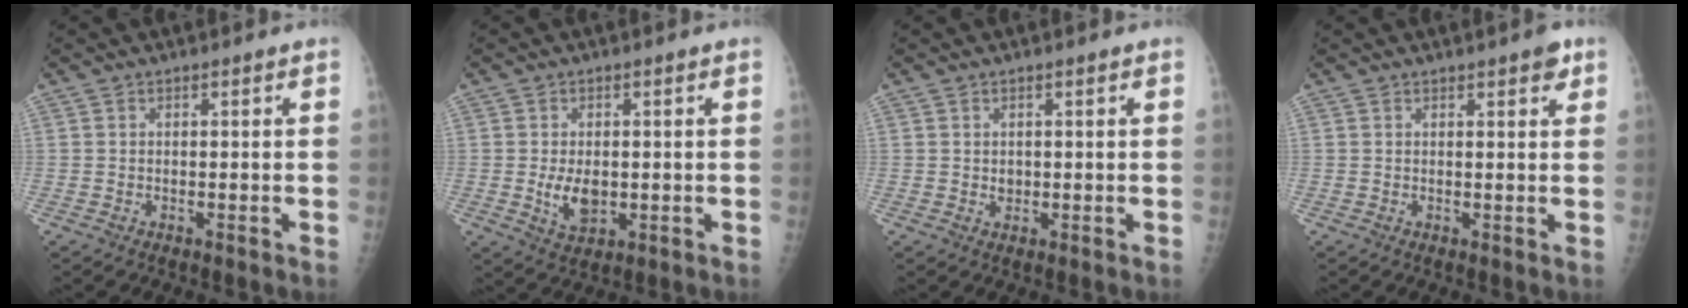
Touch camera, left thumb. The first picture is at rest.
{"total": 5.6, "force": [-0.5, 3.3, 4.5], "torque": [-0.069, -0.008, 0.002]}
{"total": 1.2, "force": [0.3, 0.9, 0.8], "torque": [-0.004, -0.002, 0.009]}
{"total": 2.6, "force": [1.6, 0.7, 1.9], "torque": [-0.017, -0.005, 0.017]}